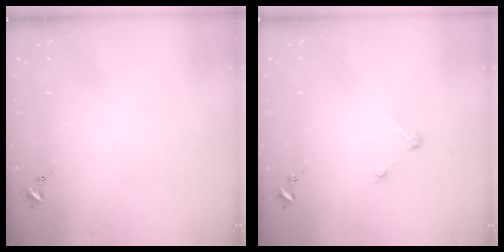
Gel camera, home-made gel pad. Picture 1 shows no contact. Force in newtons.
{"total": 2.7, "press": 2.7, "slide": 0.3}